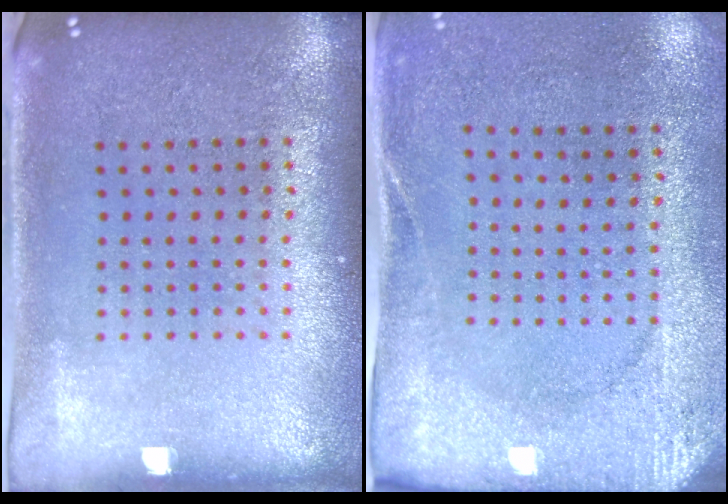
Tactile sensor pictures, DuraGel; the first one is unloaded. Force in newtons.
{"total": 2.6, "press": 2.1, "slide": 1.6}